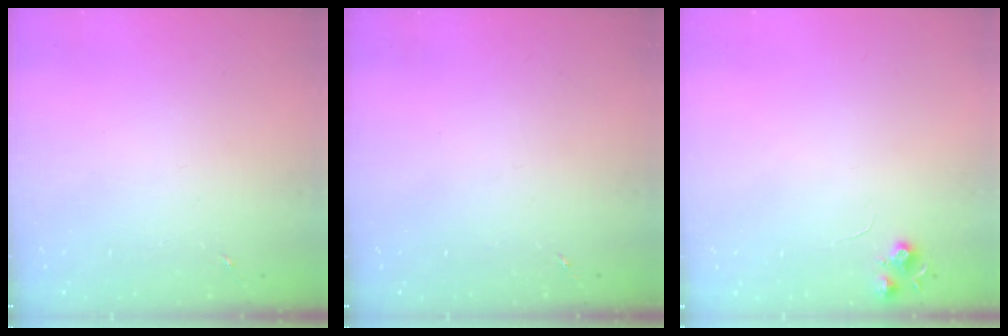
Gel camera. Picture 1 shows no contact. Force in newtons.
{"total": 0.0}
{"total": 6.5, "press": 6.5, "slide": 0.8}